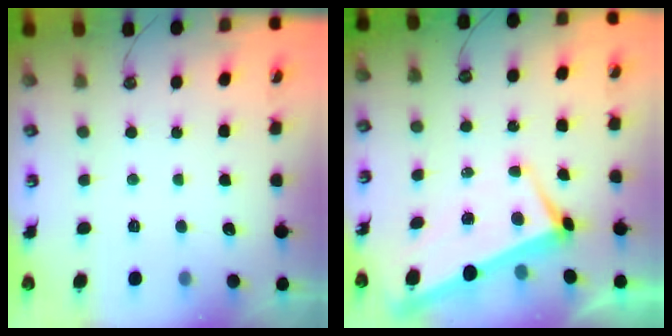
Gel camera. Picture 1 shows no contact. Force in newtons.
{"total": 2.5, "press": 2.4, "slide": 0.9}